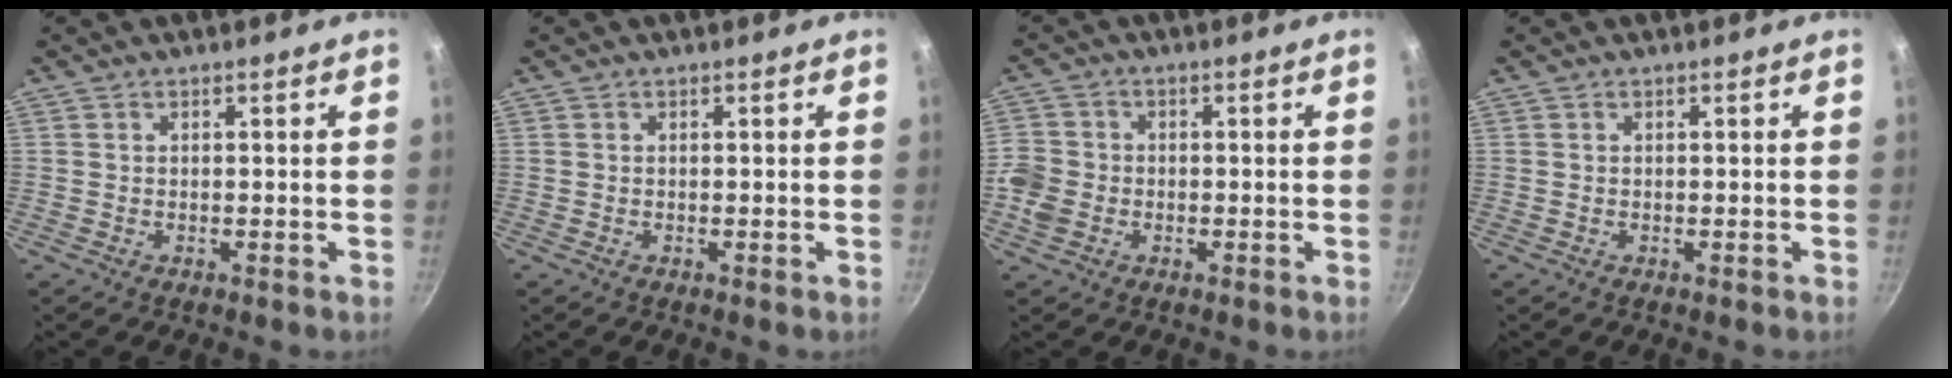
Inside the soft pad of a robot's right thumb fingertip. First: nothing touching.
{"total": 0.0}
{"total": 5.8, "force": [-1.6, 4.8, 2.8], "torque": [-0.058, 0.008, -0.036]}
{"total": 0.0}